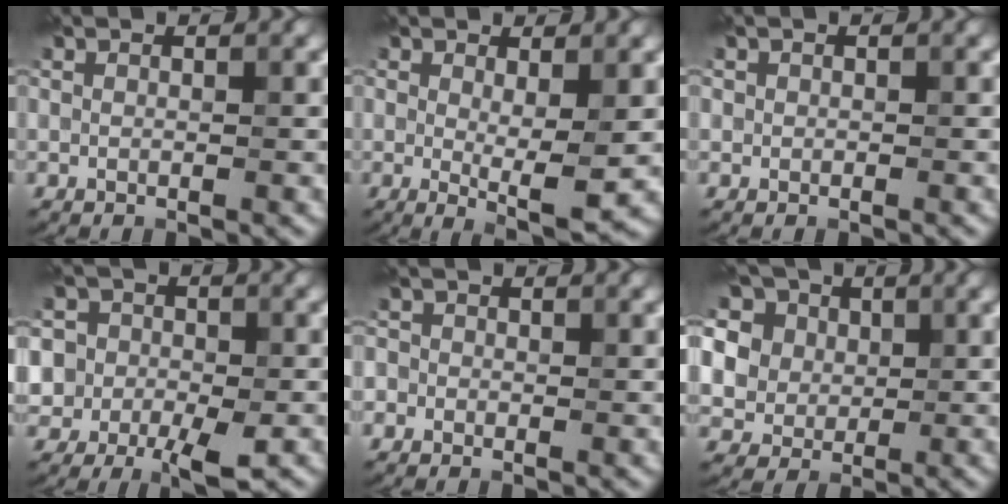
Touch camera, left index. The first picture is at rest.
{"total": 3.8, "force": [0.1, 1.0, 3.7], "torque": [-0.059, -0.013, 0.004]}
{"total": 0.6, "force": [0.0, 0.6, 0.0], "torque": [0.010, -0.002, -0.002]}
{"total": 8.2, "force": [-2.7, 6.7, 3.8], "torque": [-0.055, -0.001, -0.071]}
{"total": 1.3, "force": [-0.1, 1.3, 0.3], "torque": [0.009, 0.004, -0.015]}
{"total": 17.9, "force": [7.6, 13.8, 8.5], "torque": [-0.222, 0.052, 0.110]}